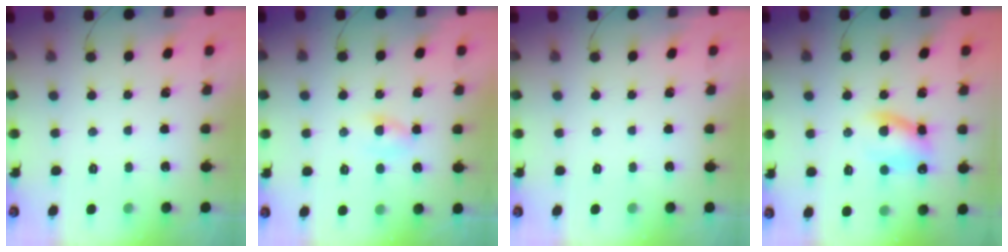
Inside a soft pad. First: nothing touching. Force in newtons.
{"total": 2.3, "press": 2.1, "slide": 0.9}
{"total": 0.0}
{"total": 9.8, "press": 9.7, "slide": 1.5}